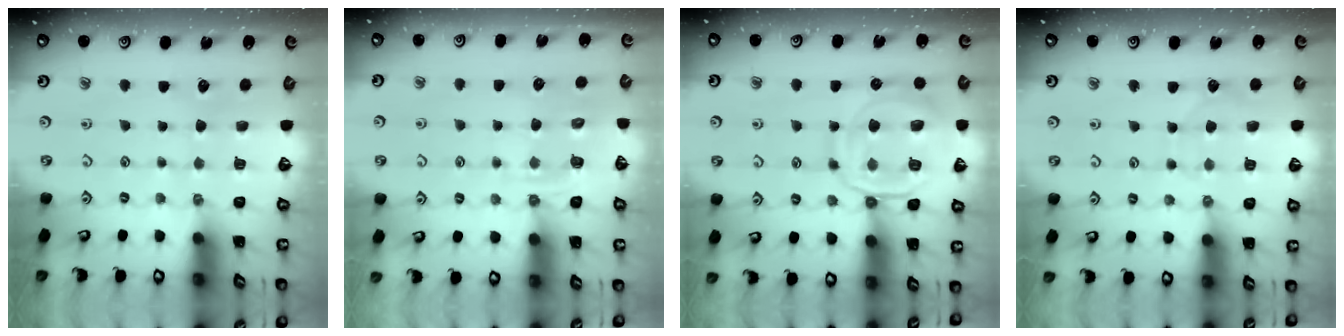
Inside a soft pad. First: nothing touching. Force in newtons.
{"total": 6.2, "press": 6.1, "slide": 1.3}
{"total": 14.4, "press": 14.4, "slide": 1.3}
{"total": 5.4, "press": 5.4, "slide": 0.6}